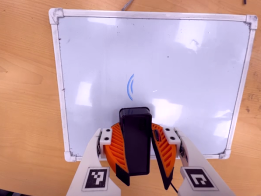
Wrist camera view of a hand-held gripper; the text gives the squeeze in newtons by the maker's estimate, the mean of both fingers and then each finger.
{"total": 10.4, "left": 10.3, "right": 10.6}